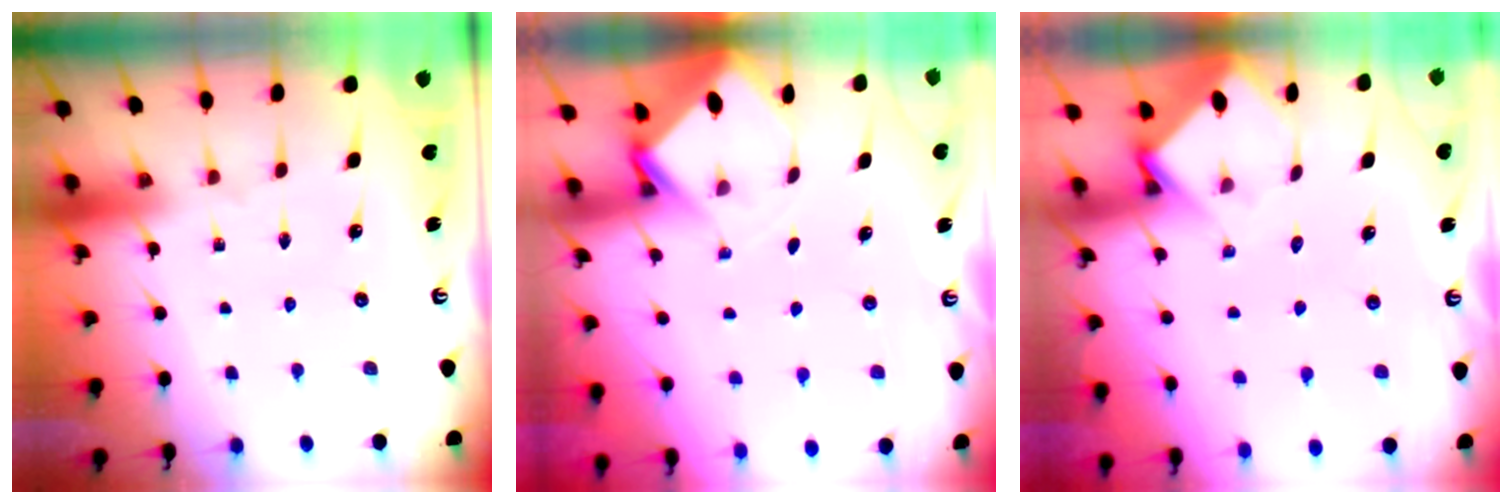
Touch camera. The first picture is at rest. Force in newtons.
{"total": 2.9, "press": 2.9, "slide": 0.2}
{"total": 3.4, "press": 3.4, "slide": 0.3}